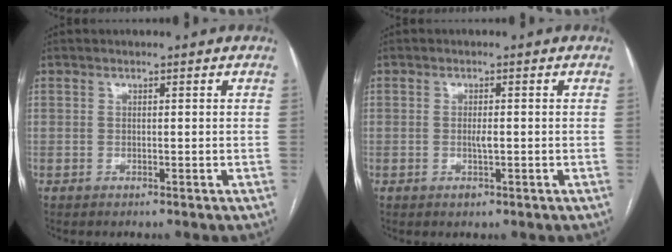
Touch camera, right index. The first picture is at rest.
{"total": 1.6, "force": [-0.4, 0.5, 1.5], "torque": [-0.029, -0.001, -0.005]}